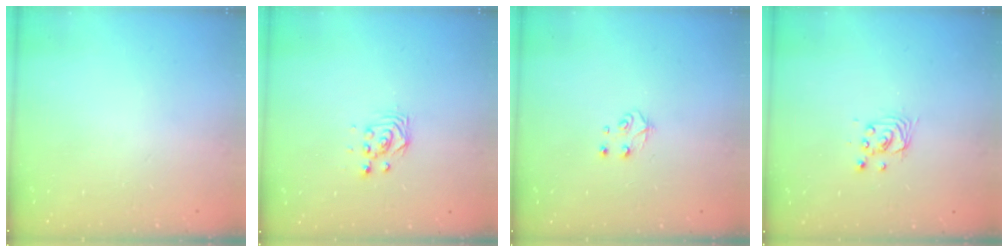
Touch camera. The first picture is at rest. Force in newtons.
{"total": 2.9, "press": 2.9, "slide": 0.4}
{"total": 4.9, "press": 4.8, "slide": 0.6}
{"total": 2.7, "press": 2.7, "slide": 0.2}